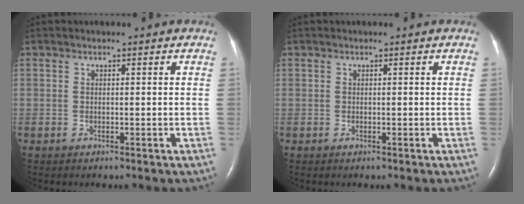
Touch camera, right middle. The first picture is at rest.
{"total": 0.0}